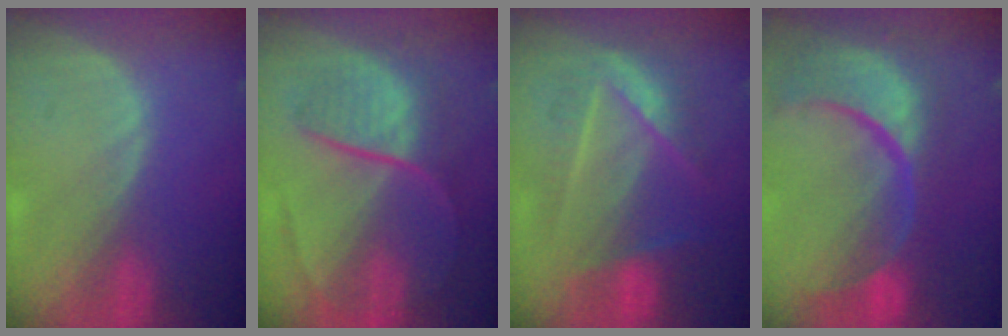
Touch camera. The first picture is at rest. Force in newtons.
{"total": 8.8, "press": 7.5, "slide": 4.7}
{"total": 7.1, "press": 7.1, "slide": 0.2}
{"total": 14.2, "press": 11.3, "slide": 8.7}